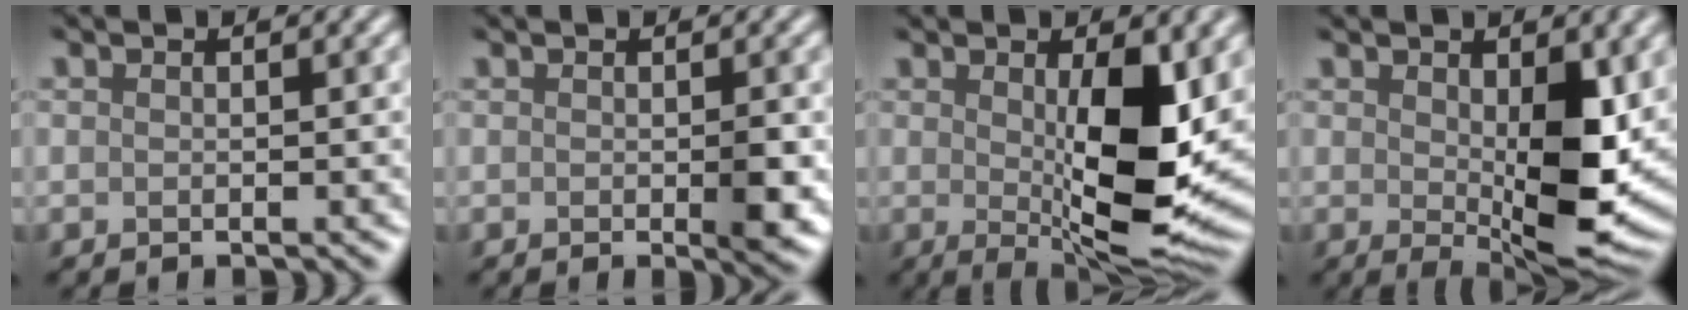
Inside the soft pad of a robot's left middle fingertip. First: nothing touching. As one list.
[{"total": 2.2, "force": [-0.3, 0.1, 2.1], "torque": [-0.032, -0.006, 0.002]}, {"total": 9.4, "force": [0.2, 2.7, 9.0], "torque": [-0.139, -0.022, 0.014]}, {"total": 8.2, "force": [0.5, 3.1, 7.6], "torque": [-0.125, -0.013, 0.019]}]